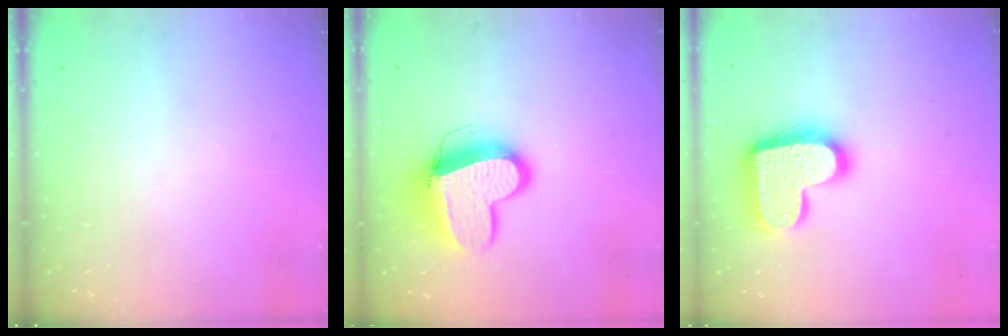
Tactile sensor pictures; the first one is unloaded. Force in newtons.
{"total": 13.6, "press": 13.5, "slide": 1.7}
{"total": 18.3, "press": 18.2, "slide": 1.1}